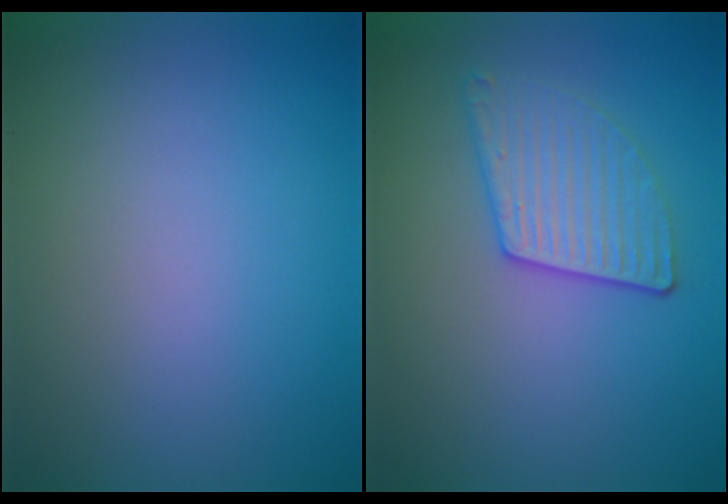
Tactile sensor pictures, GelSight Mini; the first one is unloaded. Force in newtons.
{"total": 3.0, "press": 2.9, "slide": 0.7}